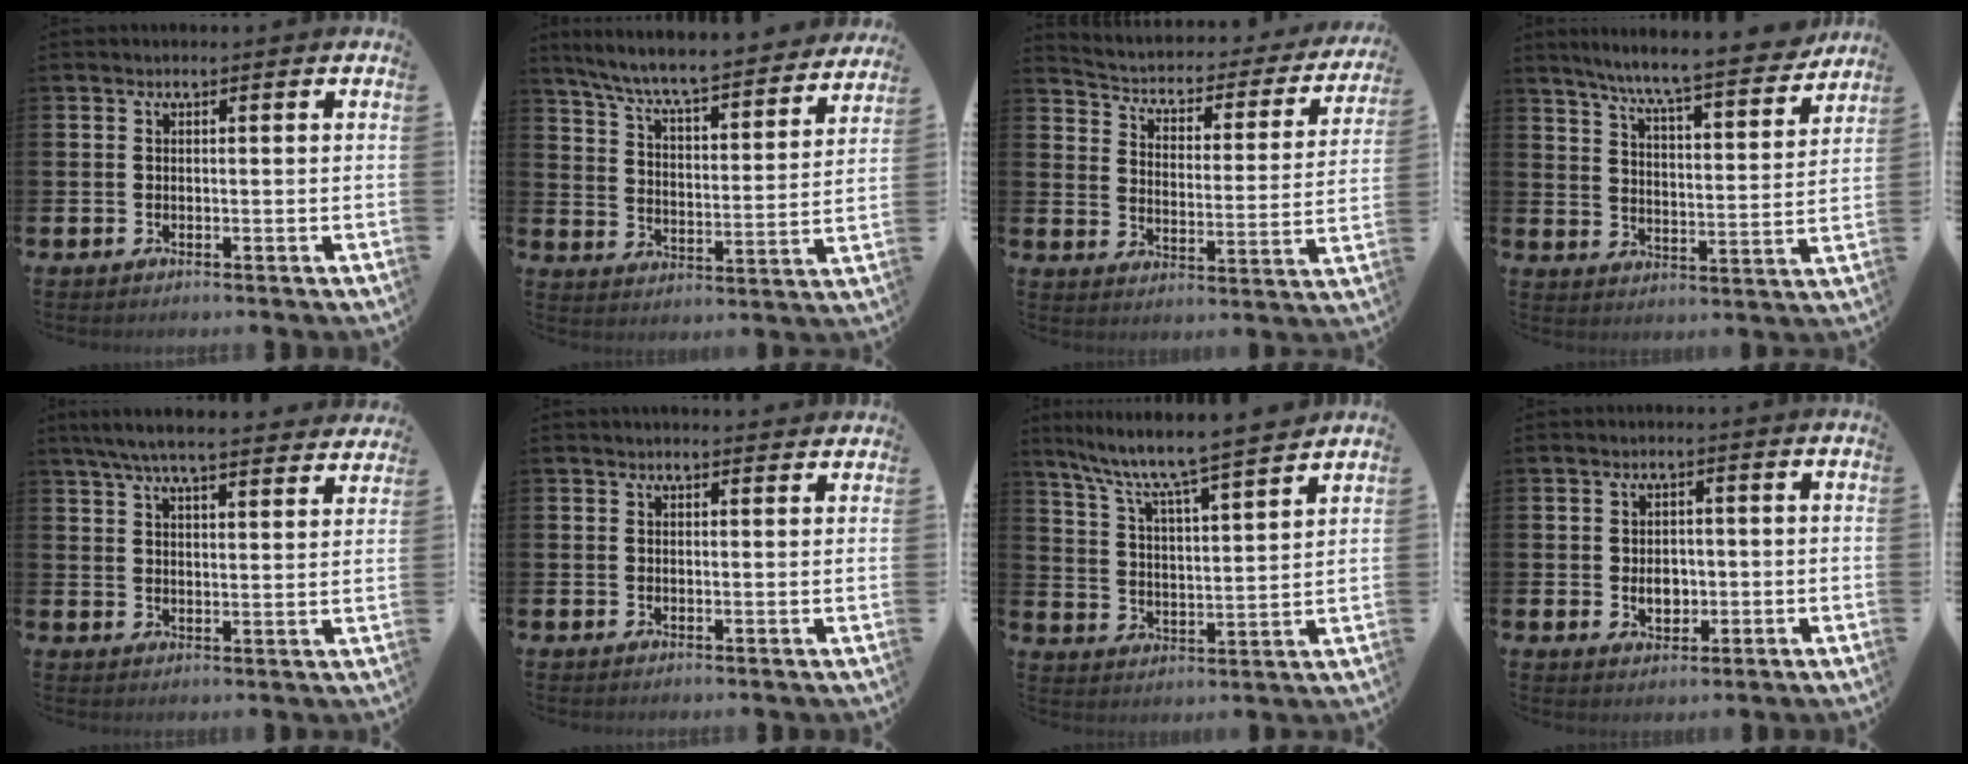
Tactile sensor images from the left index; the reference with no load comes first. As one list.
[{"total": 7.7, "force": [7.2, 0.5, 2.7], "torque": [-0.088, -0.056, 0.122]}, {"total": 3.5, "force": [3.0, 1.6, 1.0], "torque": [-0.046, -0.028, 0.040]}, {"total": 8.4, "force": [7.8, -0.1, 3.1], "torque": [-0.085, -0.056, 0.133]}, {"total": 6.7, "force": [6.4, 0.6, 2.2], "torque": [-0.061, -0.032, 0.114]}, {"total": 1.4, "force": [1.3, 0.1, 0.1], "torque": [0.004, -0.005, 0.023]}, {"total": 7.9, "force": [7.4, 0.1, 2.9], "torque": [-0.092, -0.056, 0.124]}, {"total": 3.1, "force": [-0.1, 2.4, 2.0], "torque": [-0.020, -0.001, -0.010]}]